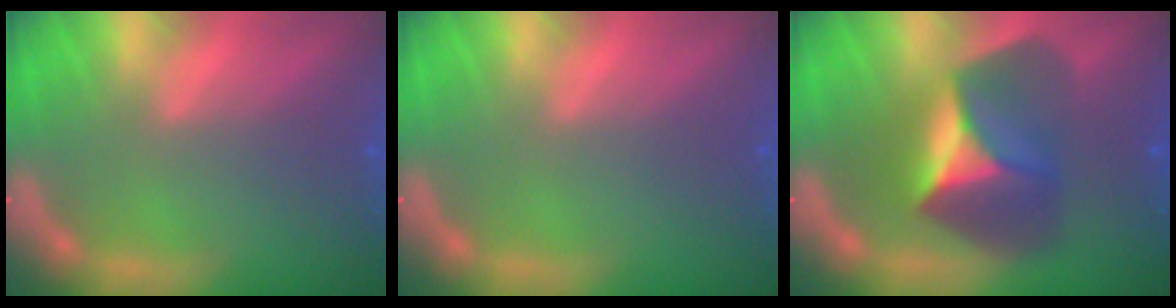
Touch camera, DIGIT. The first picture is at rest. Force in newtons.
{"total": 0.0}
{"total": 7.9}